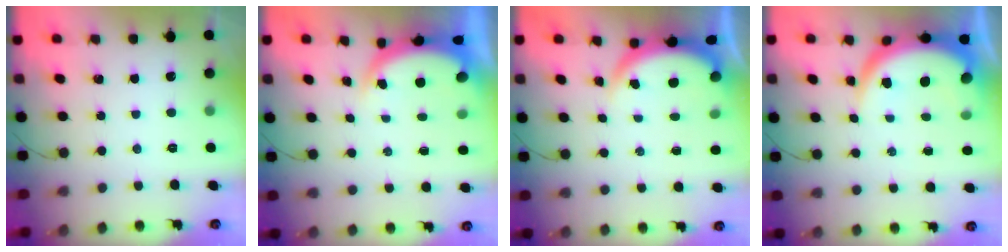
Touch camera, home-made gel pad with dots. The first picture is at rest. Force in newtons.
{"total": 4.5, "press": 4.5, "slide": 0.7}
{"total": 4.2, "press": 4.0, "slide": 1.3}
{"total": 8.8, "press": 8.7, "slide": 0.8}